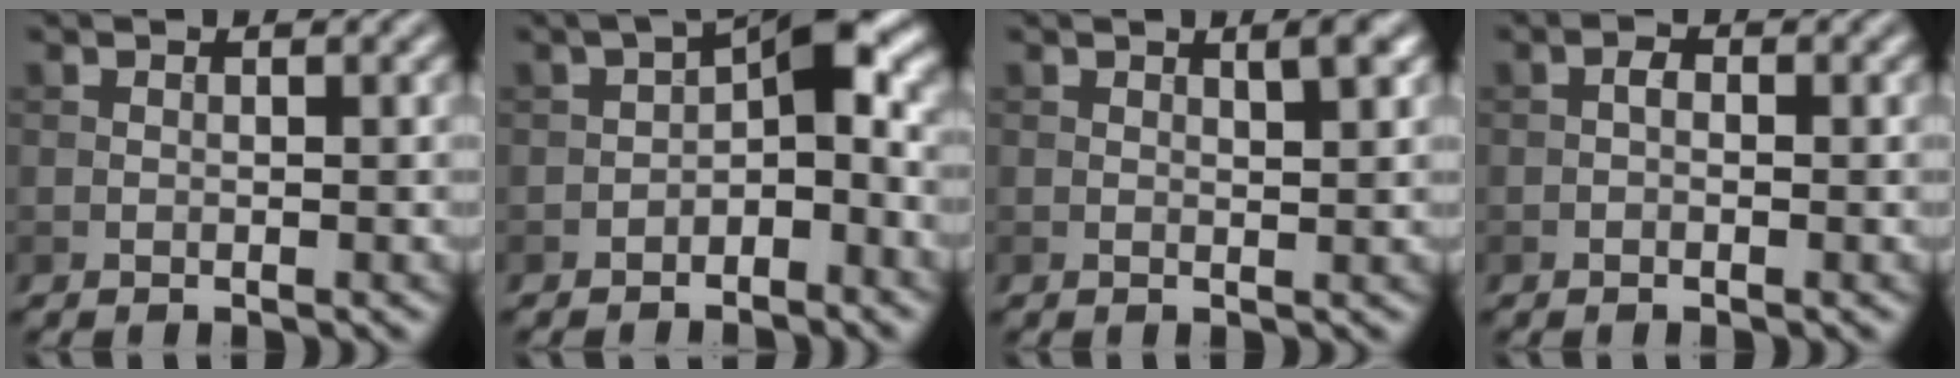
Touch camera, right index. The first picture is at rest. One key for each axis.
{"total": 4.7, "fx": -1.4, "fy": 2.0, "fz": 4.0, "tx": -0.049, "ty": 0.018, "tz": -0.034}
{"total": 1.9, "fx": 1.0, "fy": 0.4, "fz": 1.6, "tx": -0.017, "ty": 0.002, "tz": 0.013}
{"total": 1.1, "fx": -0.3, "fy": 0.5, "fz": 1.0, "tx": -0.017, "ty": 0.002, "tz": -0.007}